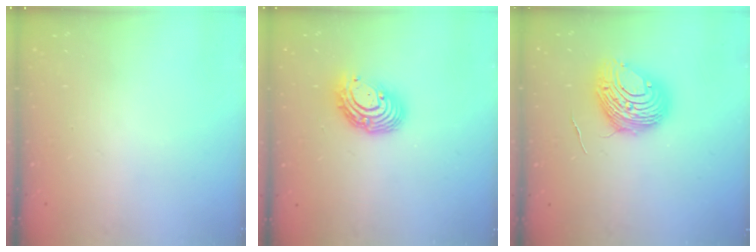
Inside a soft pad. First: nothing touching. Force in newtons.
{"total": 10.7, "press": 10.6, "slide": 0.9}
{"total": 10.8, "press": 10.8, "slide": 1.1}